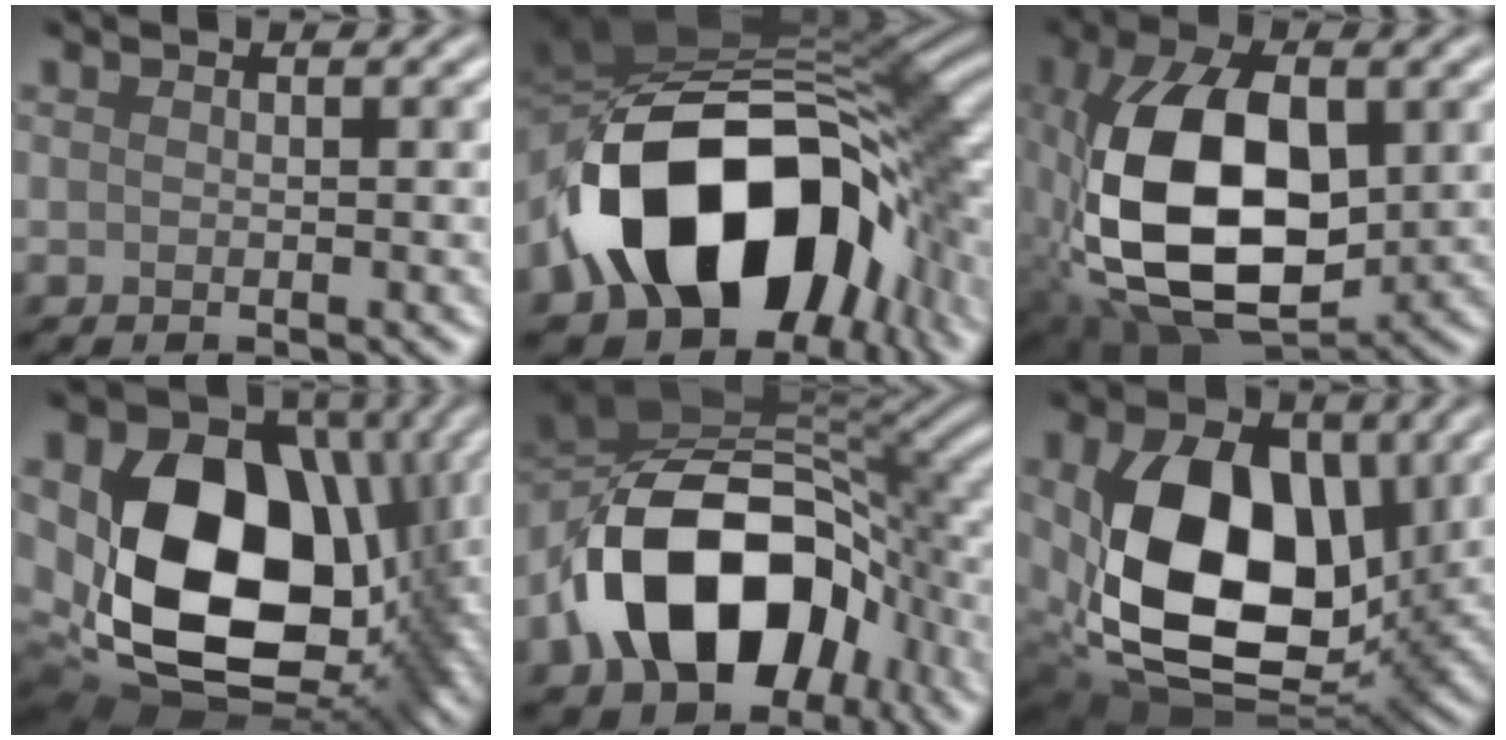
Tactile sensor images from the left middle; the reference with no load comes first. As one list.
[{"total": 17.1, "force": [-4.8, 10.9, 12.3], "torque": [-0.206, -0.020, -0.072]}, {"total": 13.3, "force": [-0.9, 8.0, 10.7], "torque": [-0.217, -0.009, -0.010]}, {"total": 17.7, "force": [0.9, 12.1, 12.8], "torque": [-0.242, -0.041, 0.028]}, {"total": 15.4, "force": [-4.8, 10.1, 10.7], "torque": [-0.180, 0.004, -0.089]}, {"total": 13.9, "force": [1.0, 9.3, 10.3], "torque": [-0.196, -0.030, 0.026]}]